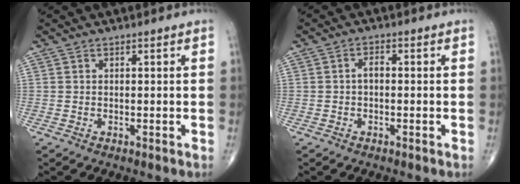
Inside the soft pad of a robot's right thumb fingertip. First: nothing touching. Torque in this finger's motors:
{"motor_torque": [0.48, 0.37, 0.39, -0.10, 0.03]}